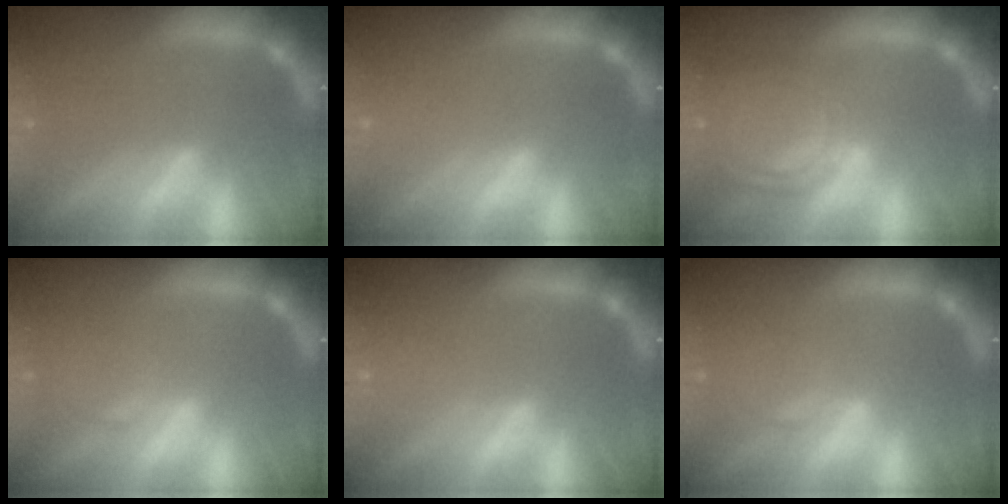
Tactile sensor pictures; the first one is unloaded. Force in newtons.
{"total": 1.9}
{"total": 8.0}
{"total": 2.9}
{"total": 3.0}
{"total": 3.5}